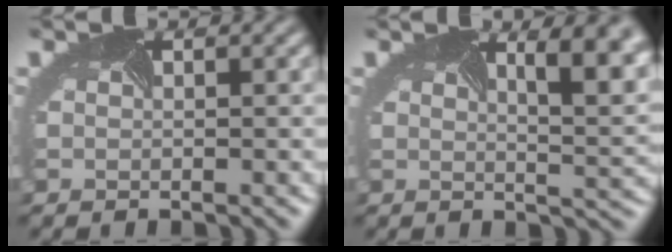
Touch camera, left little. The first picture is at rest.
{"total": 8.2, "force": [3.0, 3.1, 6.9], "torque": [-0.056, 0.024, 0.032]}